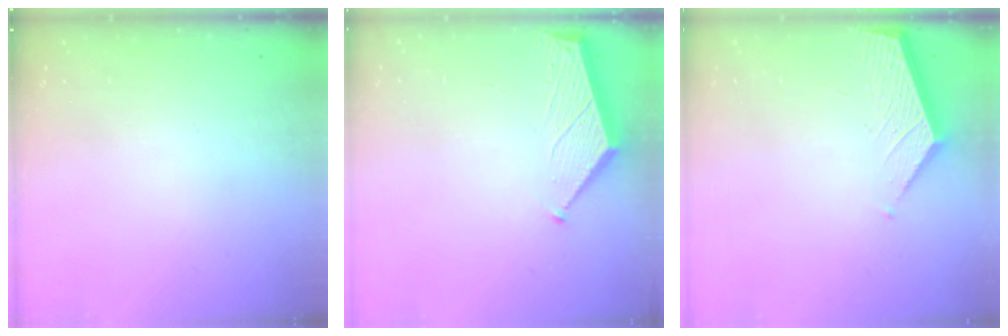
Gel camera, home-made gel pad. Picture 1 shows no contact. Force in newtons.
{"total": 3.4, "press": 3.4, "slide": 0.3}
{"total": 2.2, "press": 2.2, "slide": 0.2}